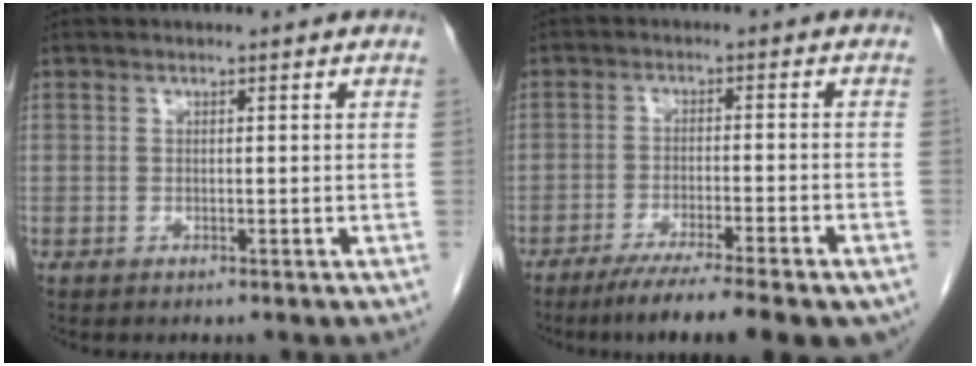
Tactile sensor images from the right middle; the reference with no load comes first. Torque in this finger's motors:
{"motor_torque": [1.19, -0.95, 0.19, 0.04]}